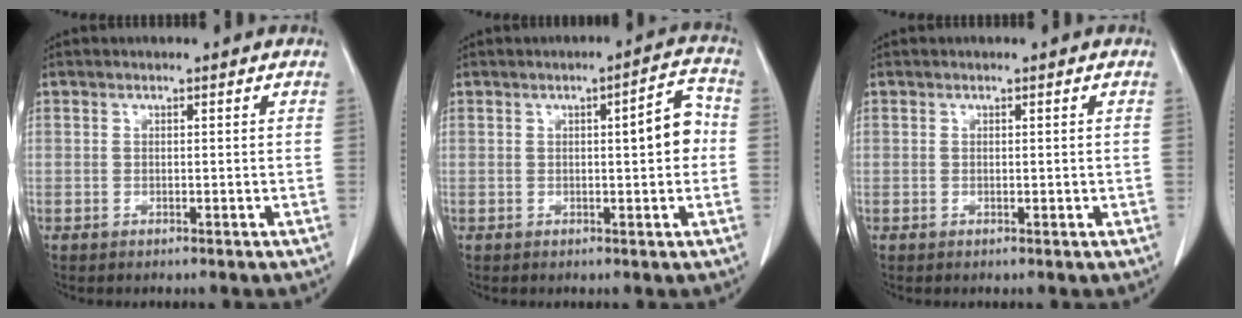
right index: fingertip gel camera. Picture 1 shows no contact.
{"total": 5.5, "force": [0.2, 1.2, 5.4], "torque": [-0.069, 0.015, 0.000]}
{"total": 0.6, "force": [0.0, 0.4, 0.4], "torque": [-0.005, 0.000, 0.002]}